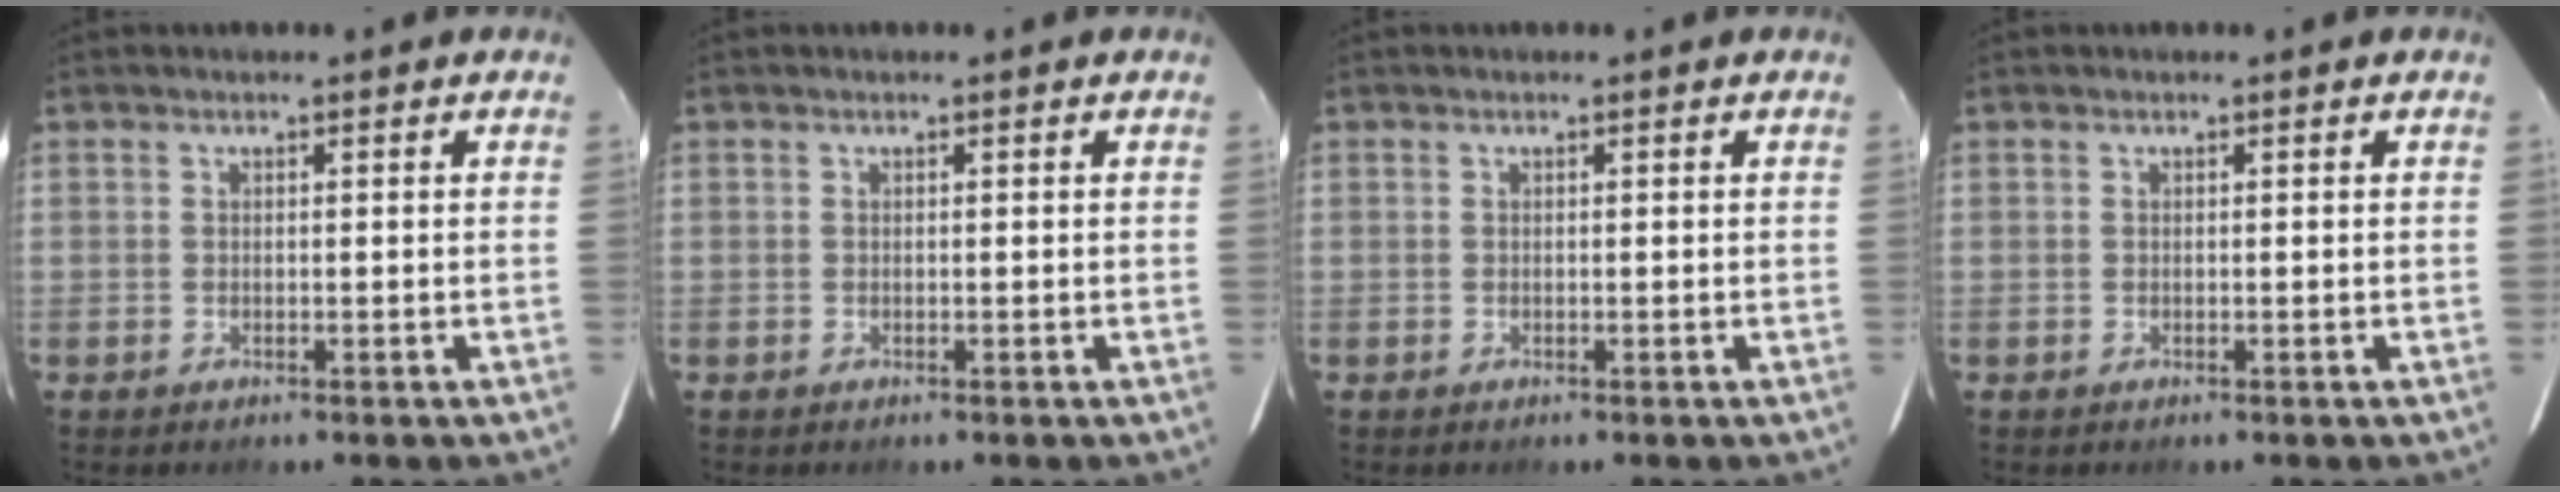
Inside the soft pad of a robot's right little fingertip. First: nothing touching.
{"total": 0.0}
{"total": 0.0}
{"total": 0.0}